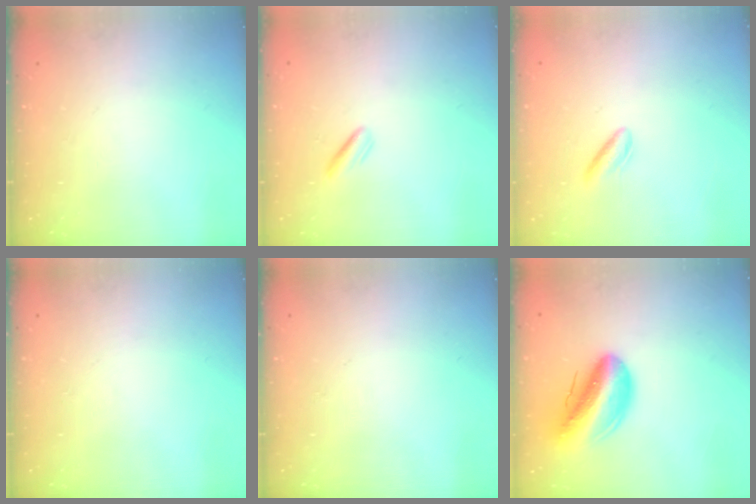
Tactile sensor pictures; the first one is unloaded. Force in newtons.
{"total": 2.0, "press": 1.9, "slide": 0.7}
{"total": 2.9, "press": 2.5, "slide": 1.3}
{"total": 0.0}
{"total": 0.0}
{"total": 14.7, "press": 14.0, "slide": 4.5}